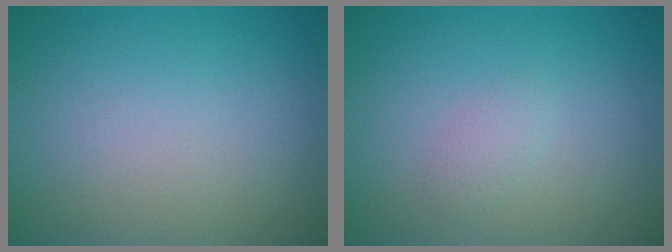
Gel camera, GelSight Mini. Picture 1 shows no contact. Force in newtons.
{"total": 1.0, "press": 1.0, "slide": 0.1}